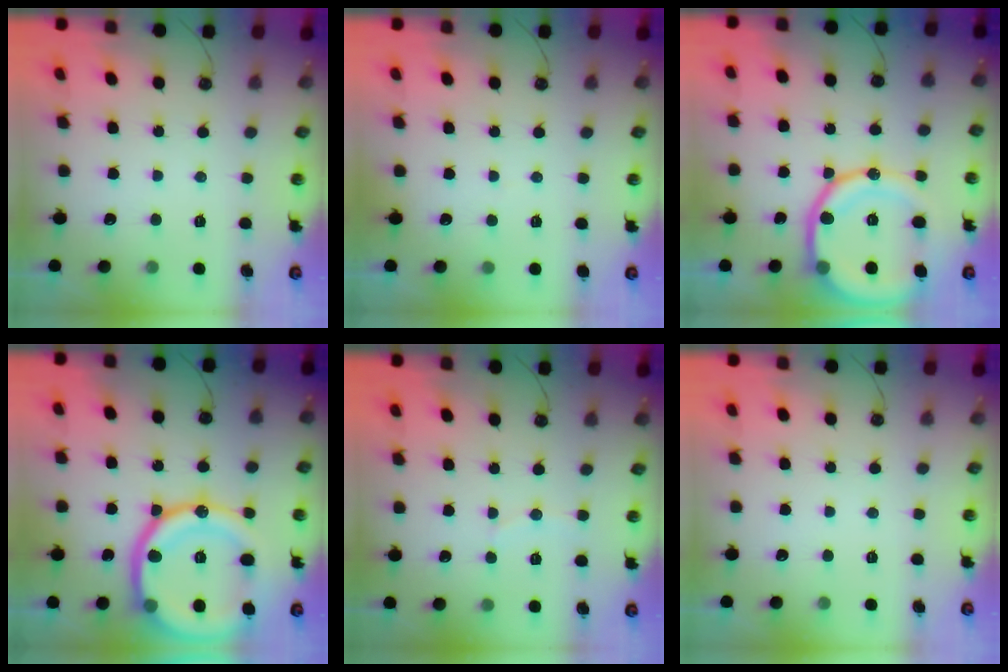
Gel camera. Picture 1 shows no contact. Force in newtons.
{"total": 1.4, "press": 1.4, "slide": 0.1}
{"total": 18.3, "press": 18.1, "slide": 2.0}
{"total": 26.4, "press": 26.2, "slide": 2.9}
{"total": 4.1, "press": 4.0, "slide": 0.4}
{"total": 0.0}